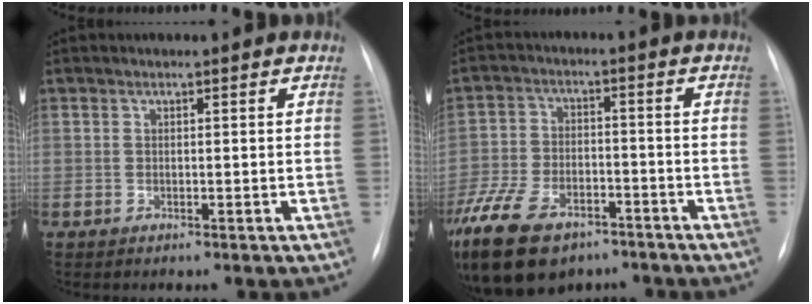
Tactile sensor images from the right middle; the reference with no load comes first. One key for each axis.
{"total": 20.1, "fx": -12.9, "fy": 10.8, "fz": 11.0, "tx": -0.304, "ty": -0.022, "tz": -0.218}